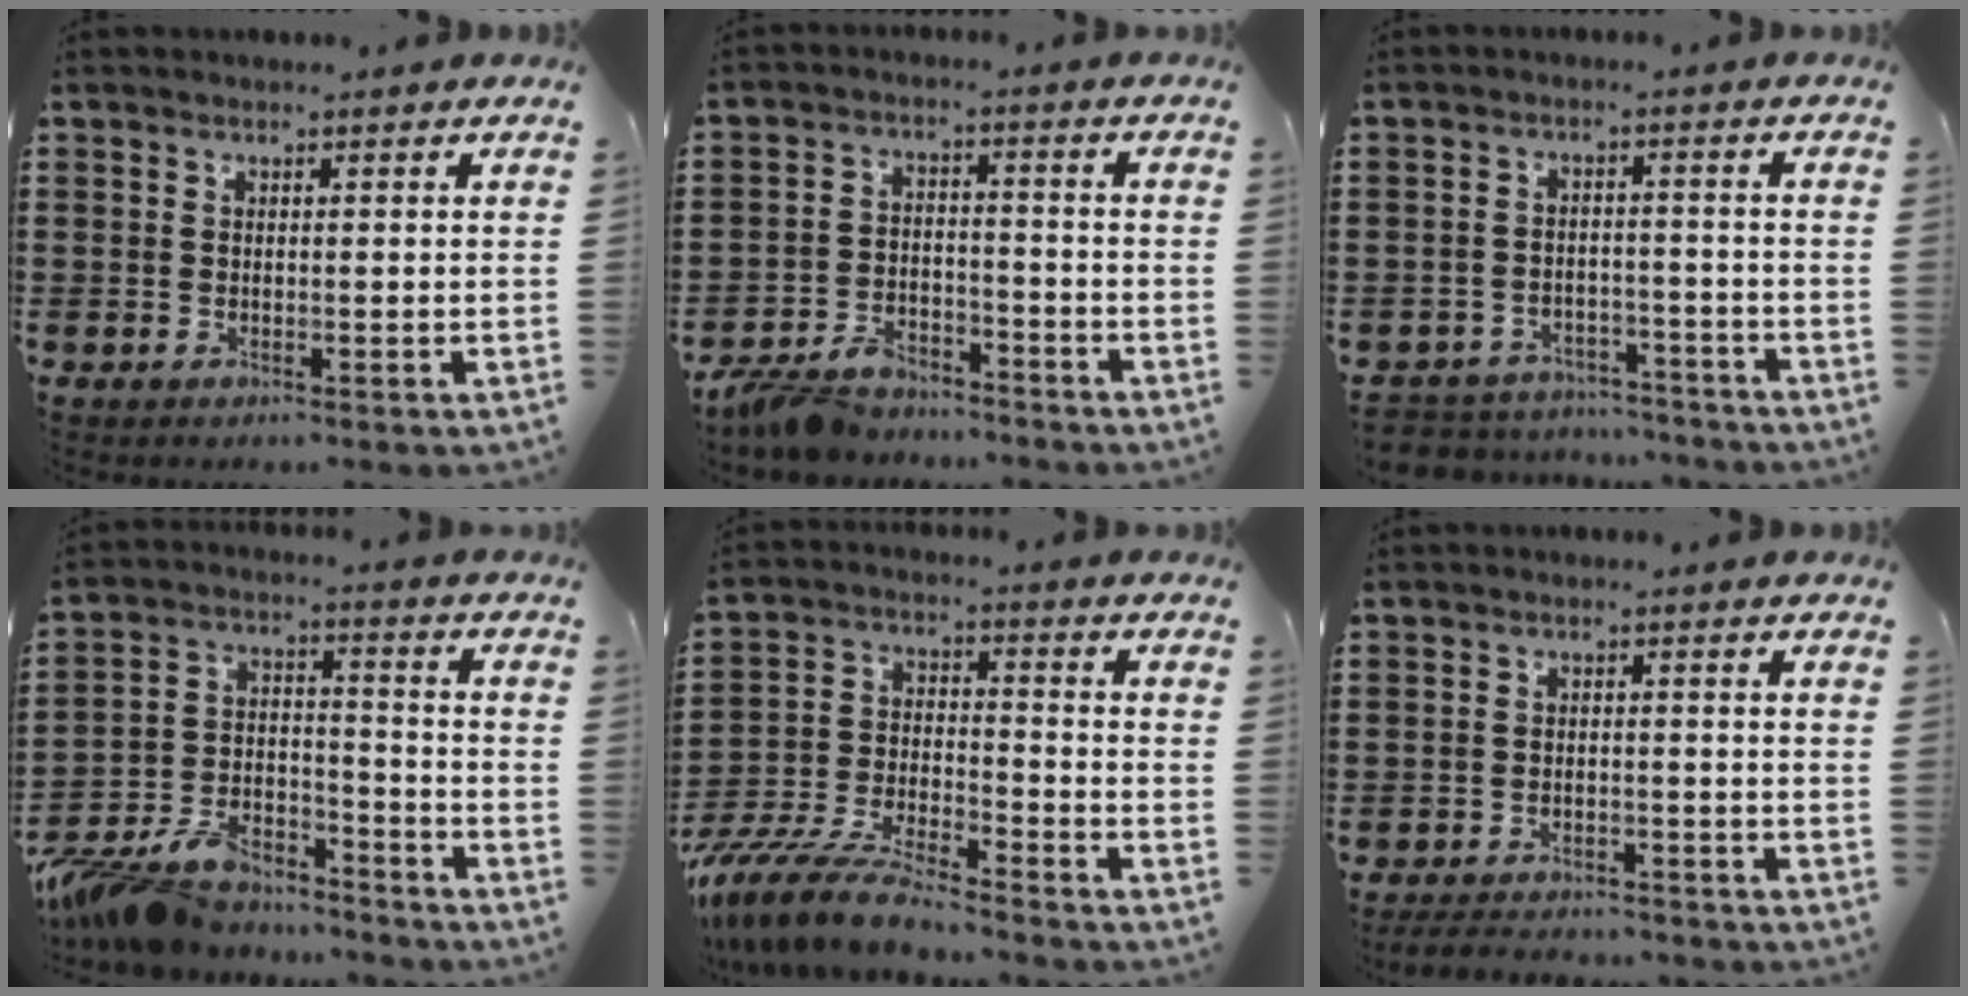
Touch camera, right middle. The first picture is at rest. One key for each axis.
{"total": 5.6, "fx": -5.3, "fy": 1.3, "fz": 1.3, "tx": -0.042, "ty": 0.001, "tz": -0.109}
{"total": 4.4, "fx": -4.4, "fy": 0.7, "fz": -0.2, "tx": -0.010, "ty": 0.004, "tz": -0.096}
{"total": 9.1, "fx": -8.4, "fy": 2.5, "fz": 2.5, "tx": -0.064, "ty": 0.009, "tz": -0.169}
{"total": 9.5, "fx": -8.8, "fy": 1.0, "fz": 3.5, "tx": -0.081, "ty": 0.010, "tz": -0.176}
{"total": 3.1, "fx": -3.1, "fy": 0.5, "fz": 0.2, "tx": -0.014, "ty": -0.001, "tz": -0.067}